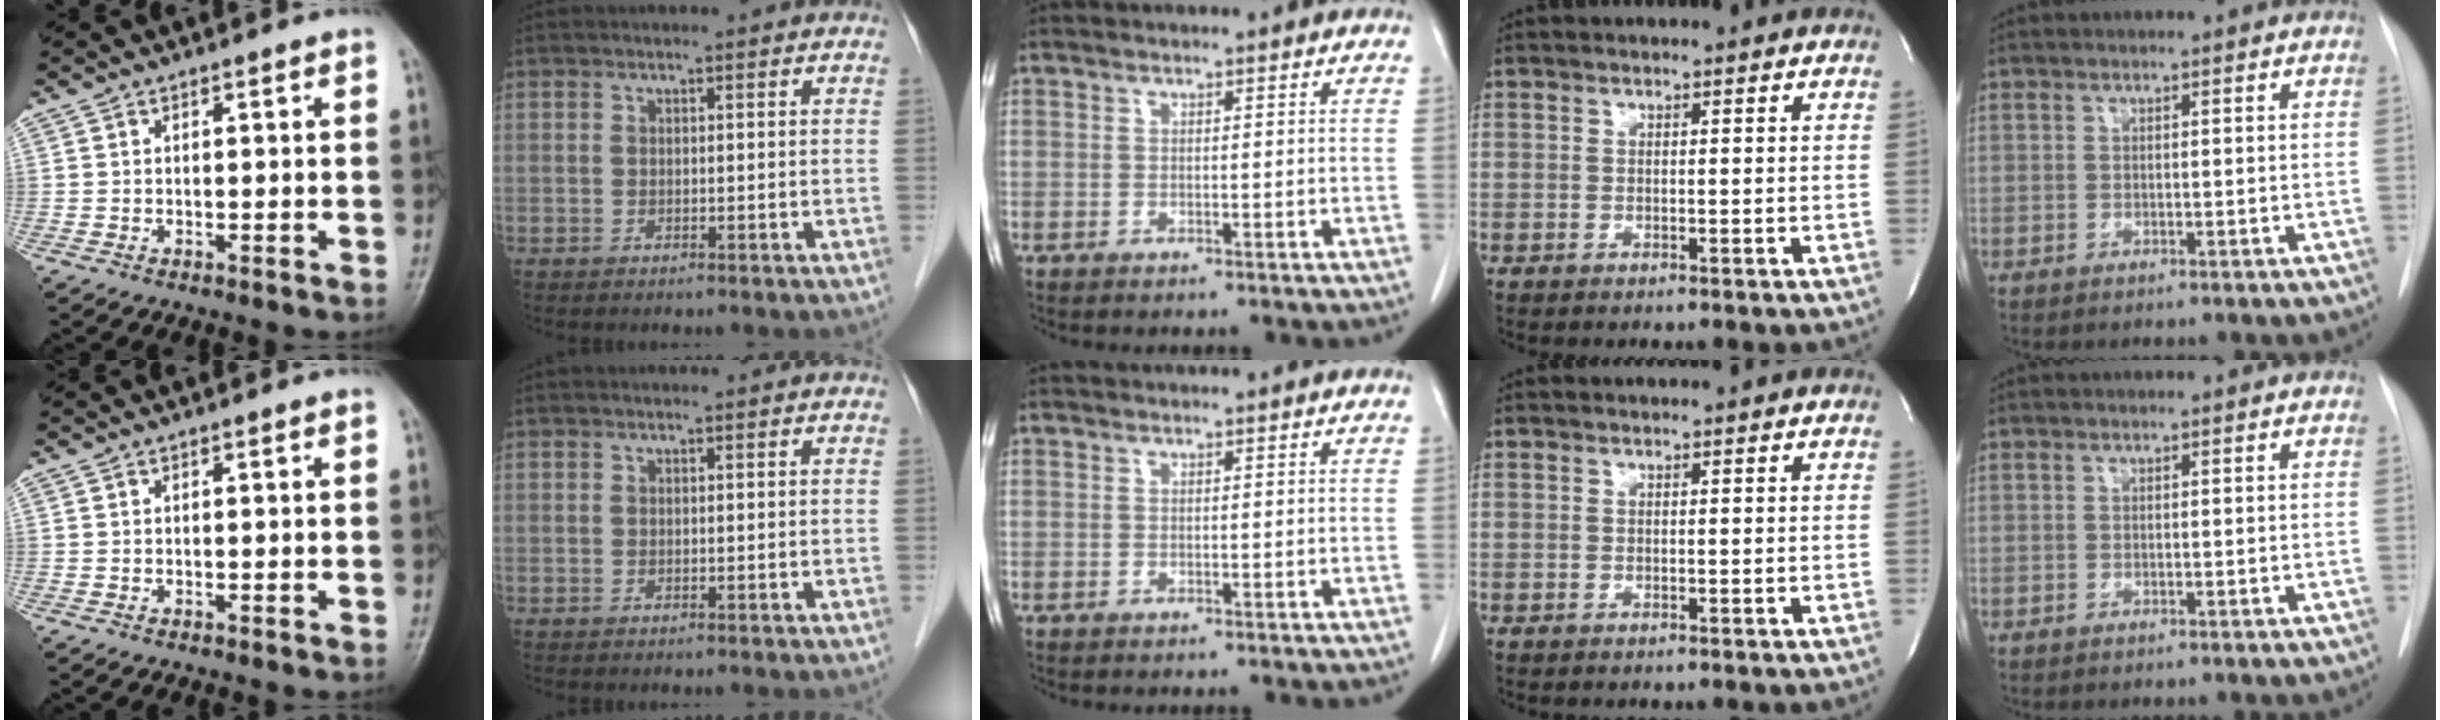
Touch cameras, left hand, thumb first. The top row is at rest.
{}